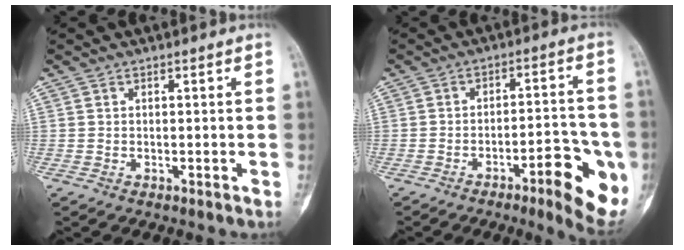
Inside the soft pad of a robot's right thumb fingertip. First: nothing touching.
{"total": 13.0, "force": [-5.5, 3.7, 11.2], "torque": [-0.123, 0.025, -0.070]}